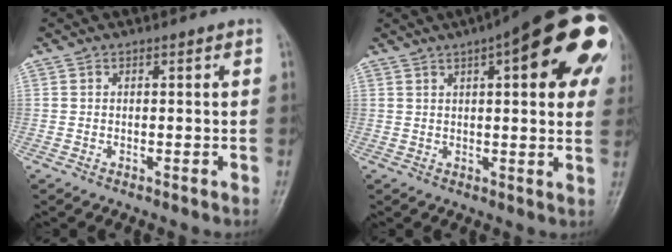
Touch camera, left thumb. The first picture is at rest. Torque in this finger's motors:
{"motor_torque": [1.39, 1.44, 1.39, -1.38, 0.15]}